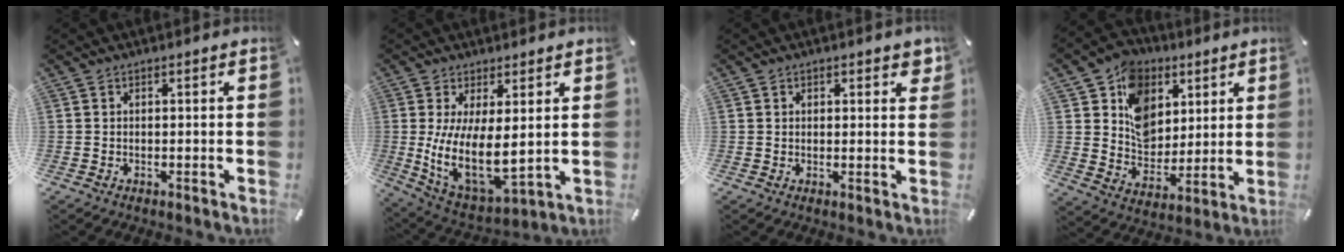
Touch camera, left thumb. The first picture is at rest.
{"total": 12.3, "force": [2.9, 5.9, 10.4], "torque": [-0.215, -0.040, 0.059]}
{"total": 1.8, "force": [1.1, 1.0, 0.9], "torque": [-0.004, -0.002, 0.016]}
{"total": 12.3, "force": [4.8, 10.5, 4.3], "torque": [-0.083, -0.029, 0.095]}